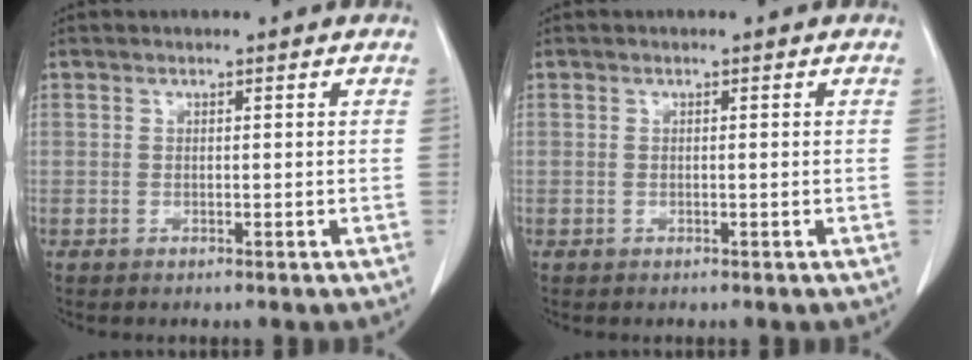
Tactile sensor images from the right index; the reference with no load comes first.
{"total": 0.0}